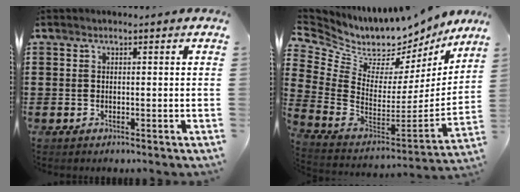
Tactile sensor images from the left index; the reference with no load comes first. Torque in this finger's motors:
{"motor_torque": [-0.28, 0.27, 0.05, 0.01]}